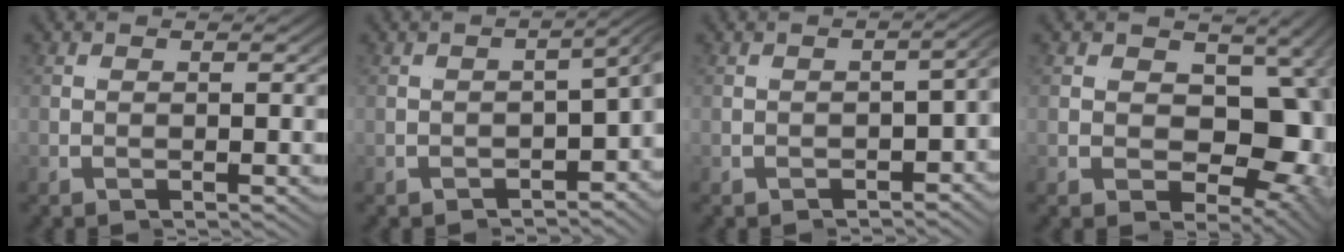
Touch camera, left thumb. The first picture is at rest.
{"total": 4.5, "force": [-1.2, 2.0, 3.8], "torque": [-0.040, 0.002, -0.006]}
{"total": 2.0, "force": [-0.8, 1.1, 1.5], "torque": [-0.015, 0.003, -0.005]}
{"total": 14.5, "force": [1.0, 10.4, 10.1], "torque": [-0.128, 0.000, 0.011]}